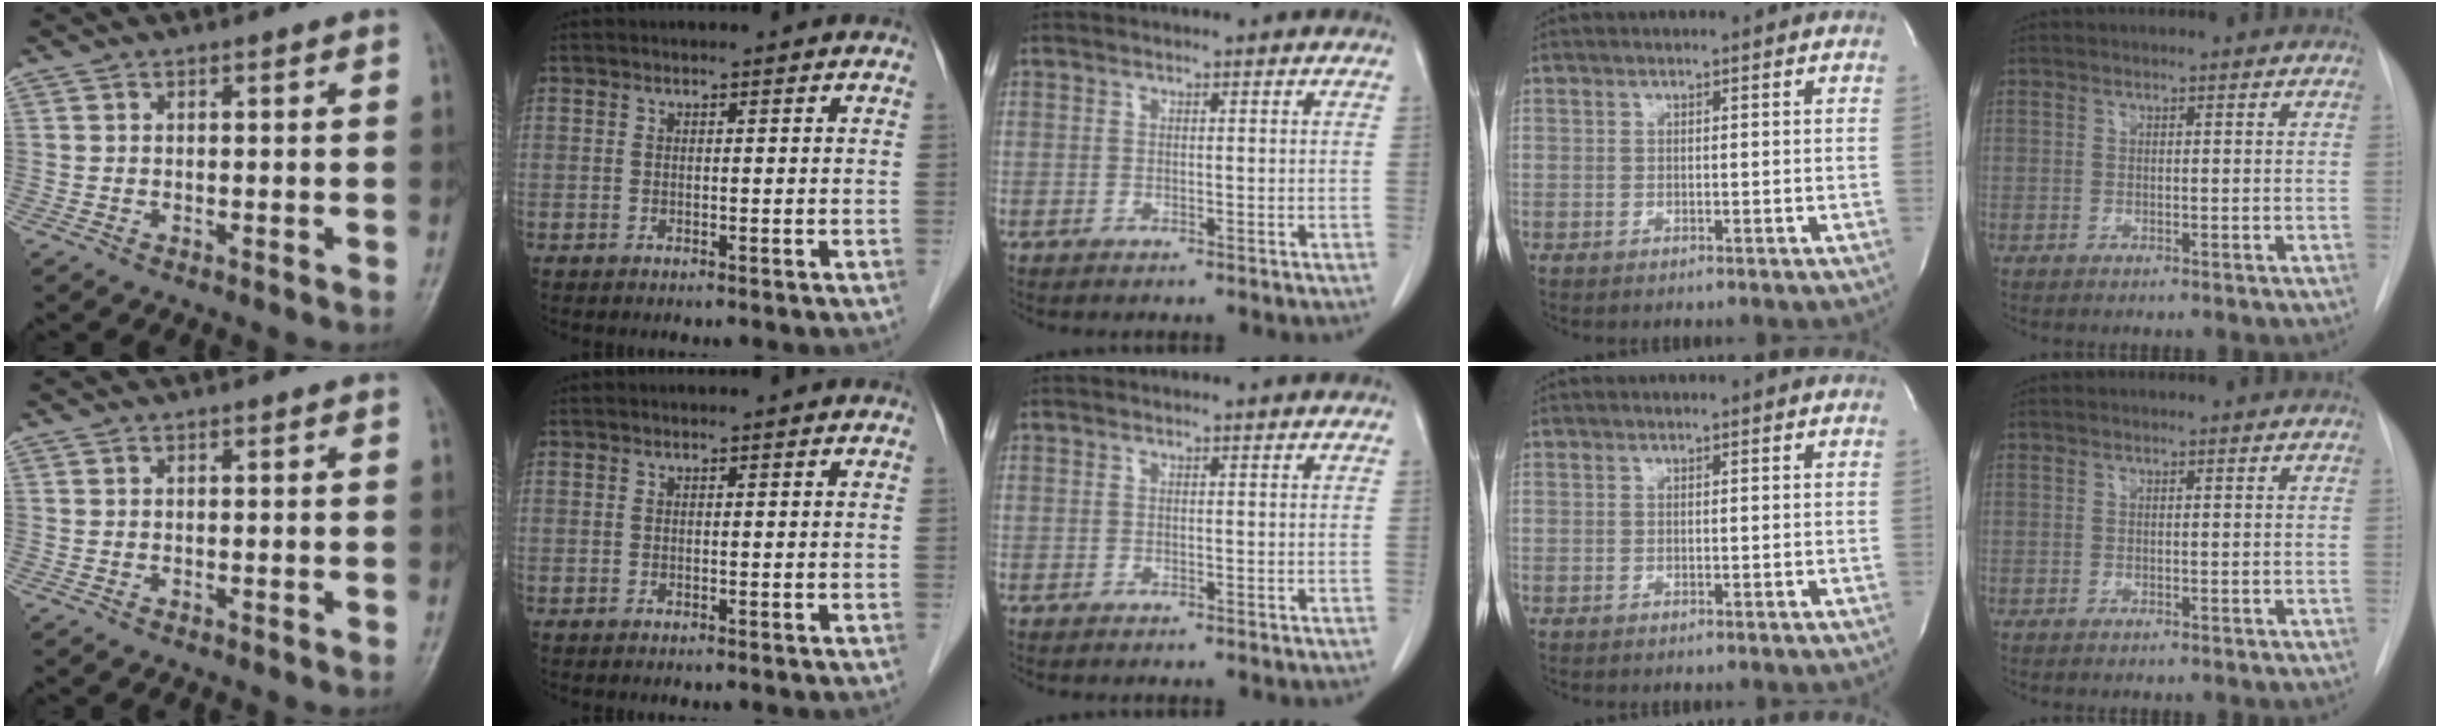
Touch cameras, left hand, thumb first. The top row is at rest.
{}